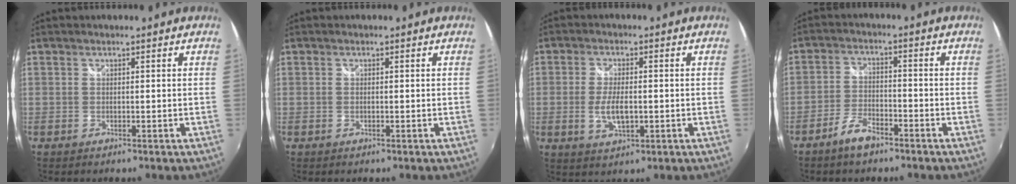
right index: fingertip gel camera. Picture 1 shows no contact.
{"total": 0.0}
{"total": 5.7, "force": [-1.0, 2.3, 5.1], "torque": [-0.103, -0.006, -0.017]}
{"total": 5.4, "force": [-4.1, 1.9, 3.0], "torque": [-0.073, 0.004, -0.075]}